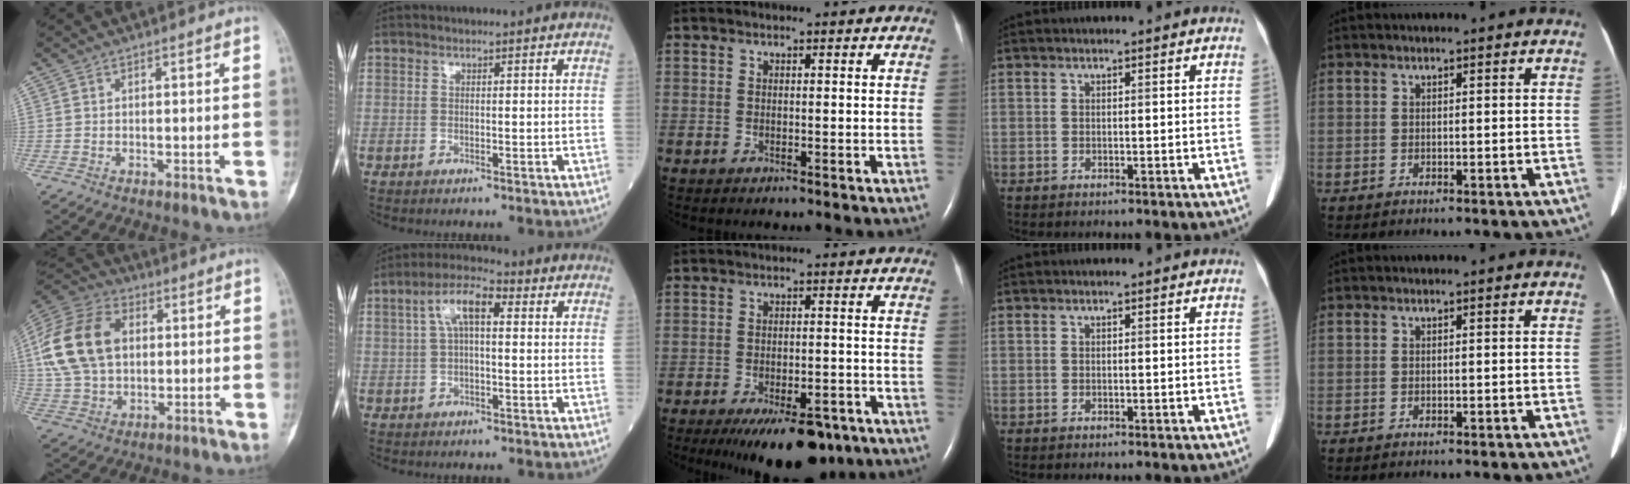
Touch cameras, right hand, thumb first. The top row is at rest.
{"thumb": {"total": 18.6, "force": [3.1, 12.9, 13.1], "torque": [-0.249, 0.016, 0.057]}, "index": {"total": 6.8, "force": [1.6, 2.3, 6.2], "torque": [-0.122, 0.030, 0.026]}, "middle": {"total": 11.6, "force": [-8.2, 4.2, 6.9], "torque": [-0.094, -0.004, -0.121]}}